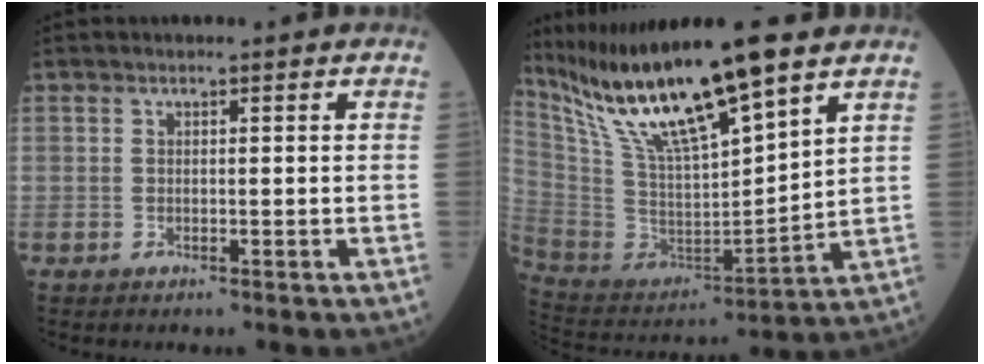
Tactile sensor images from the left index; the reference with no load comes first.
{"total": 19.0, "force": [14.3, 1.5, 12.5], "torque": [-0.233, -0.008, 0.274]}